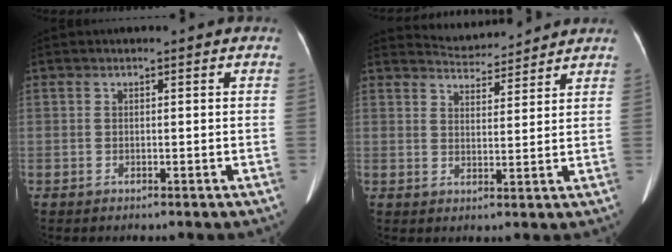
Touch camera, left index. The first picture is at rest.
{"total": 6.1, "force": [6.0, 0.7, 0.0], "torque": [-0.009, 0.014, 0.090]}